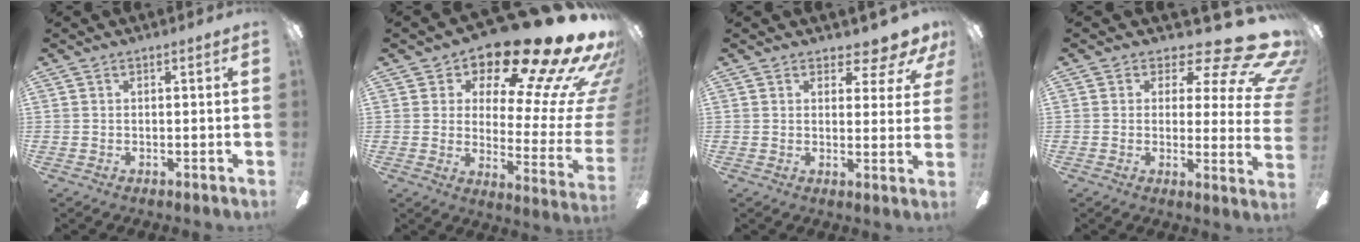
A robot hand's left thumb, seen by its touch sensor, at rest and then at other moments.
{"total": 23.5, "force": [17.1, 6.9, 14.6], "torque": [-0.206, -0.125, 0.280]}
{"total": 6.3, "force": [4.7, 2.5, 3.3], "torque": [-0.034, -0.032, 0.082]}
{"total": 15.2, "force": [9.4, 5.9, 10.5], "torque": [-0.135, -0.072, 0.158]}